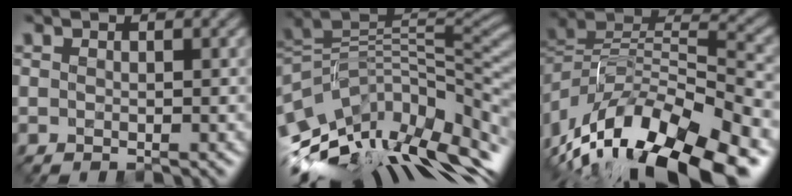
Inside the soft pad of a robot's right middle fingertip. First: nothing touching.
{"total": 13.6, "force": [-3.9, 6.6, 11.2], "torque": [-0.221, 0.011, -0.063]}
{"total": 14.0, "force": [-8.5, 5.5, 9.7], "torque": [-0.188, 0.009, -0.143]}